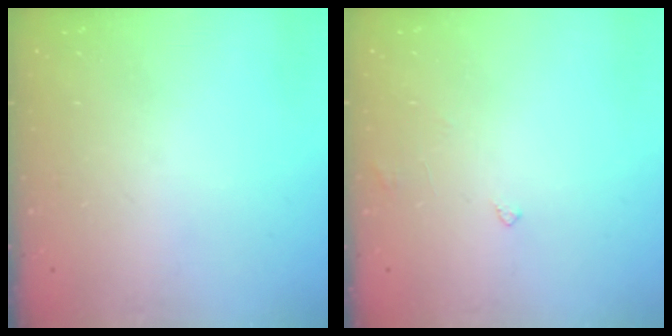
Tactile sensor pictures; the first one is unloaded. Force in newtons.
{"total": 3.0, "press": 3.0, "slide": 0.2}